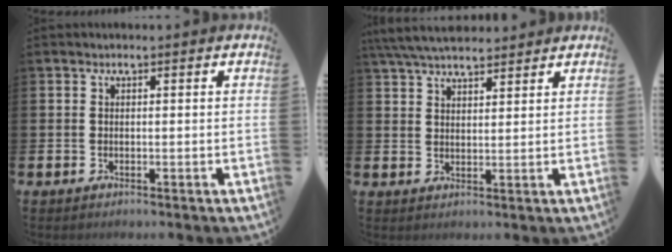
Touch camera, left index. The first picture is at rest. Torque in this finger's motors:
{"motor_torque": [1.02, -1.12, 0.72, 0.21]}